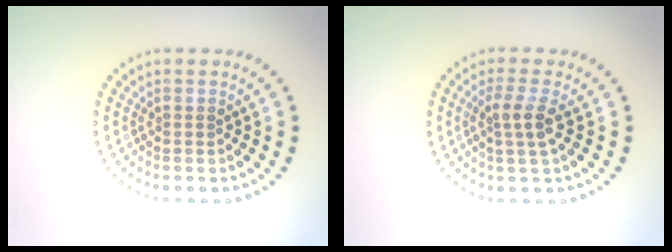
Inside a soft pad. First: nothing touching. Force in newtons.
{"total": 2.4, "press": 2.1, "slide": 1.0}